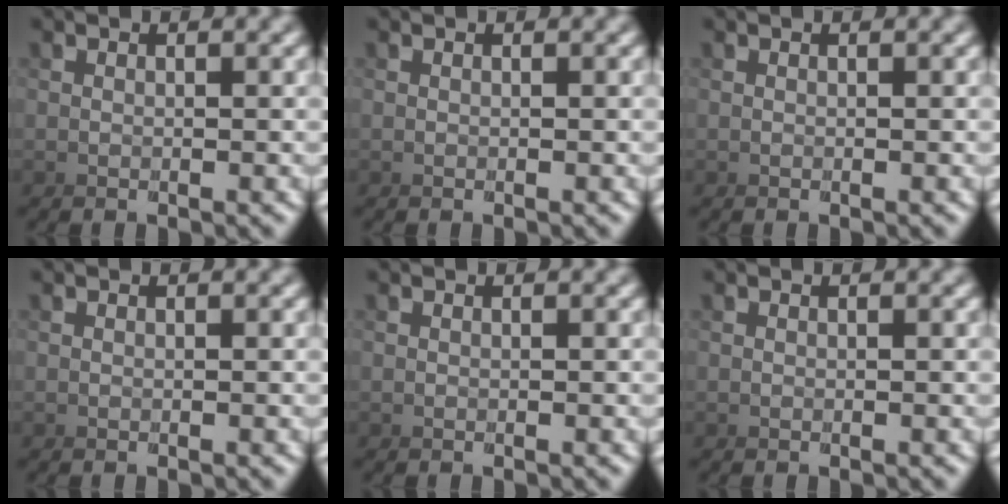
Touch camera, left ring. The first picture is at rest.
{"total": 0.0}
{"total": 0.0}
{"total": 0.0}
{"total": 0.0}
{"total": 0.0}